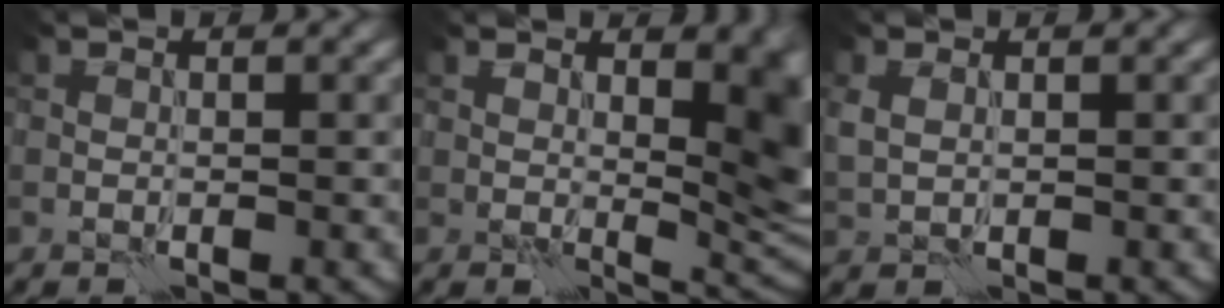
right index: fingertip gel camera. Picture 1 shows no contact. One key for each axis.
{"total": 8.3, "fx": 2.3, "fy": 3.9, "fz": 6.9, "tx": -0.082, "ty": -0.009, "tz": 0.042}
{"total": 1.6, "fx": 0.5, "fy": 1.0, "fz": 1.1, "tx": -0.031, "ty": 0.003, "tz": 0.012}